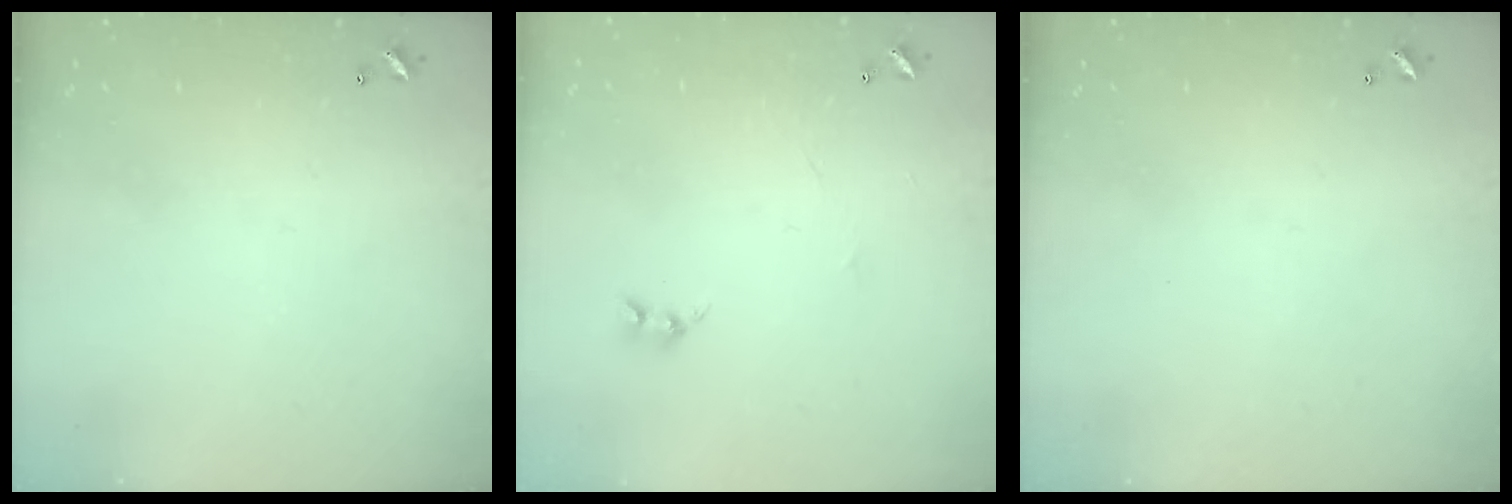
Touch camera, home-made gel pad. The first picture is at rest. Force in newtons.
{"total": 2.1, "press": 2.0, "slide": 0.5}
{"total": 0.0}